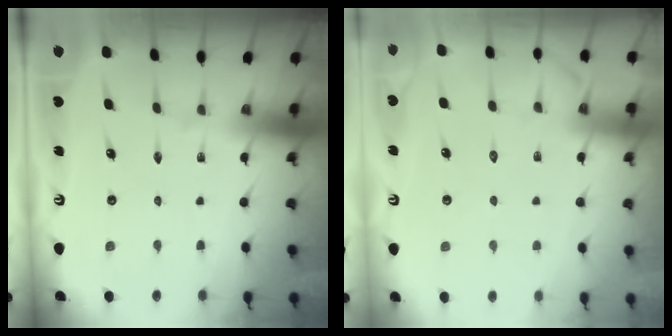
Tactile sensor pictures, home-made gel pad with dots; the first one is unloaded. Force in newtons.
{"total": 5.0, "press": 5.0, "slide": 0.6}